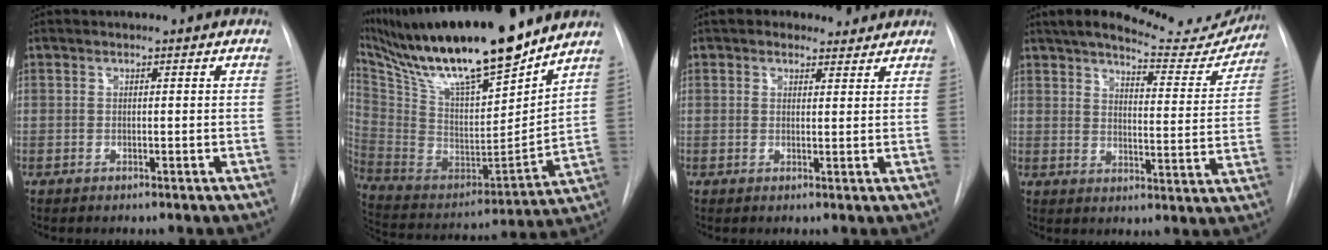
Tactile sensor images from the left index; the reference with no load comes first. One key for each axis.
{"total": 26.3, "fx": 21.0, "fy": 3.8, "fz": 15.4, "tx": -0.293, "ty": -0.010, "tz": 0.362}
{"total": 4.7, "fx": 4.0, "fy": 2.4, "fz": 0.9, "tx": -0.004, "ty": 0.013, "tz": 0.051}
{"total": 17.4, "fx": 15.7, "fy": 4.1, "fz": 6.4, "tx": -0.083, "ty": -0.022, "tz": 0.195}